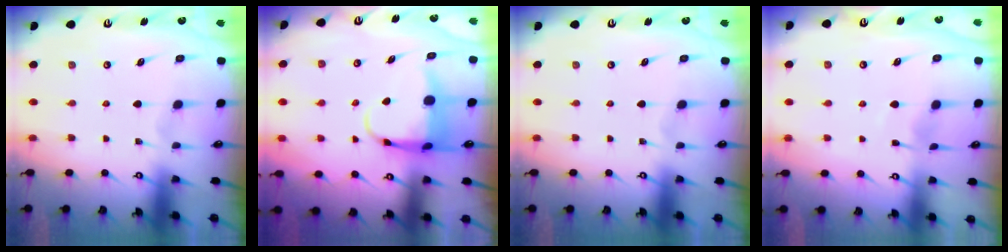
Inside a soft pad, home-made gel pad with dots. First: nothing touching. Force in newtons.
{"total": 5.2, "press": 5.1, "slide": 1.0}
{"total": 0.0}
{"total": 3.9, "press": 3.9, "slide": 0.6}